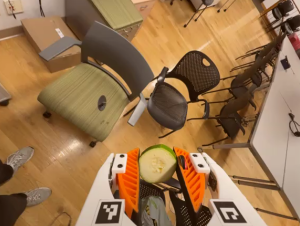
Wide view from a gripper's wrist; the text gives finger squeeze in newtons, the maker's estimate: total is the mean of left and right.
{"total": 9.5, "left": 9.8, "right": 9.2}